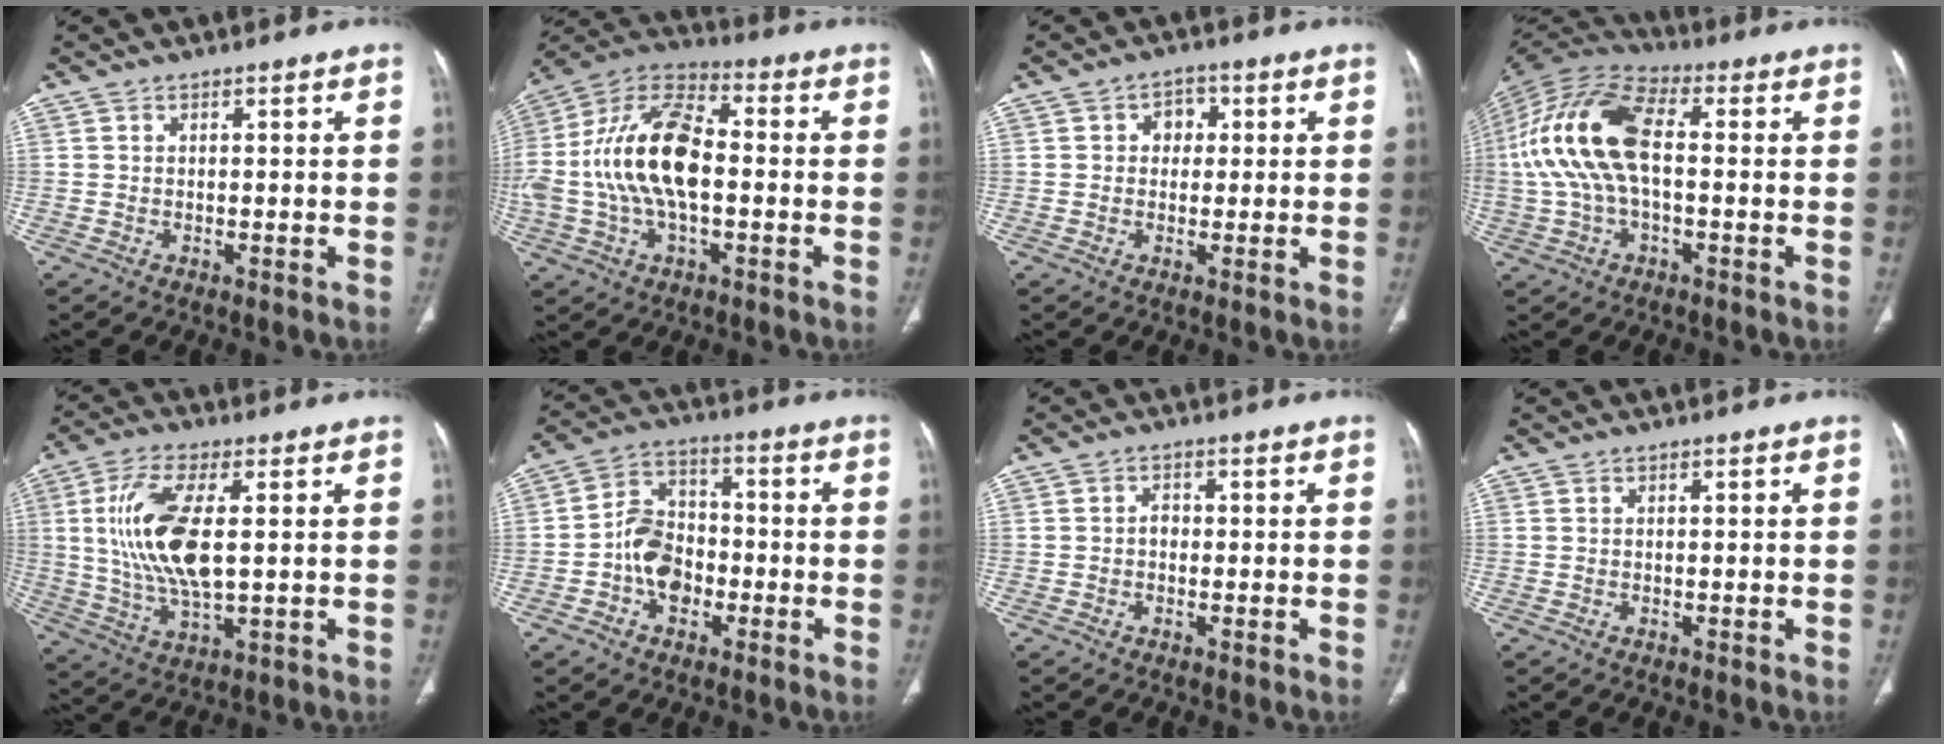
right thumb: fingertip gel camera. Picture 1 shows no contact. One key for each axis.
{"total": 20.0, "fx": -0.9, "fy": 10.4, "fz": 17.1, "tx": -0.356, "ty": 0.032, "tz": -0.021}
{"total": 3.5, "fx": 0.6, "fy": 2.9, "fz": 1.8, "tx": -0.003, "ty": 0.005, "tz": 0.003}
{"total": 17.5, "fx": 0.6, "fy": 8.8, "fz": 15.1, "tx": -0.323, "ty": 0.034, "tz": 0.007}
{"total": 14.8, "fx": 1.9, "fy": 5.9, "fz": 13.5, "tx": -0.284, "ty": -0.009, "tz": 0.043}
{"total": 9.5, "fx": -2.6, "fy": 7.1, "fz": 5.8, "tx": -0.078, "ty": 0.034, "tz": -0.057}
{"total": 1.4, "fx": -0.2, "fy": 1.1, "fz": 0.9, "tx": -0.007, "ty": 0.005, "tz": -0.008}
{"total": 0.0}